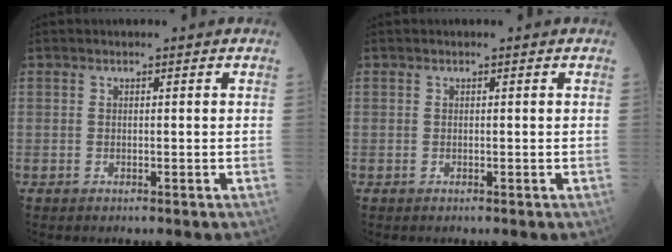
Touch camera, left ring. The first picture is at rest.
{"total": 0.0}